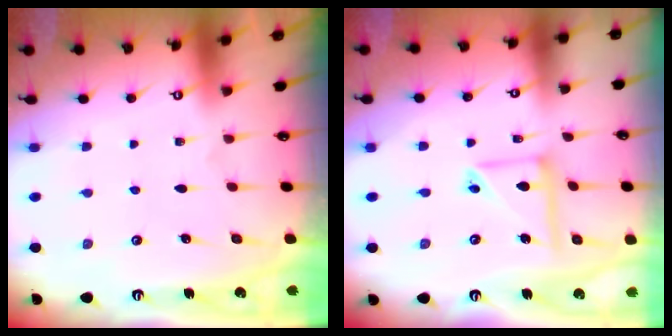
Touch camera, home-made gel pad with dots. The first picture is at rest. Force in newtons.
{"total": 8.1, "press": 8.1, "slide": 0.4}